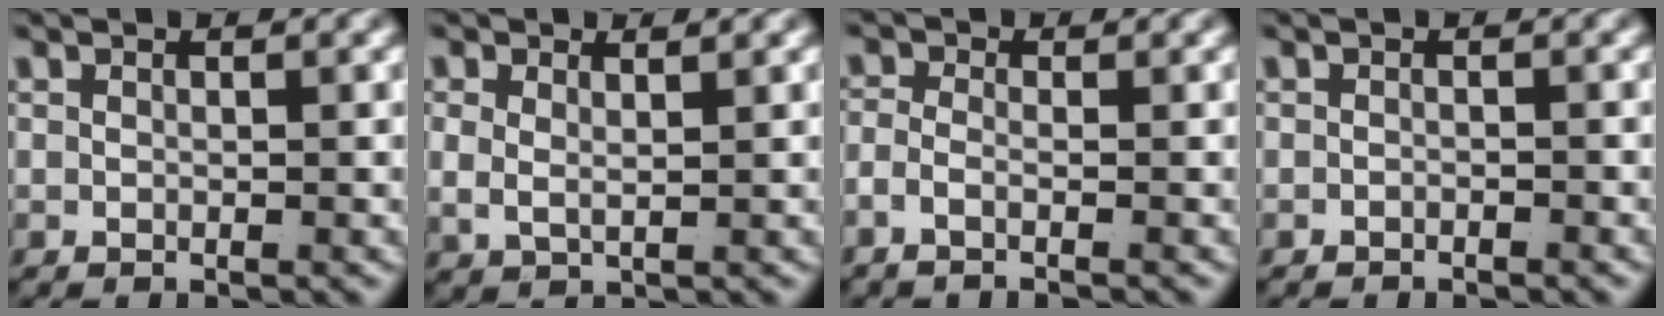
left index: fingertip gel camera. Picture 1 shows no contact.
{"total": 2.0, "force": [1.0, 1.1, 1.4], "torque": [-0.041, -0.017, 0.033]}
{"total": 2.2, "force": [-1.6, 0.6, 1.5], "torque": [-0.041, -0.011, -0.024]}
{"total": 0.9, "force": [-0.8, -0.4, 0.0], "torque": [-0.004, -0.007, -0.009]}